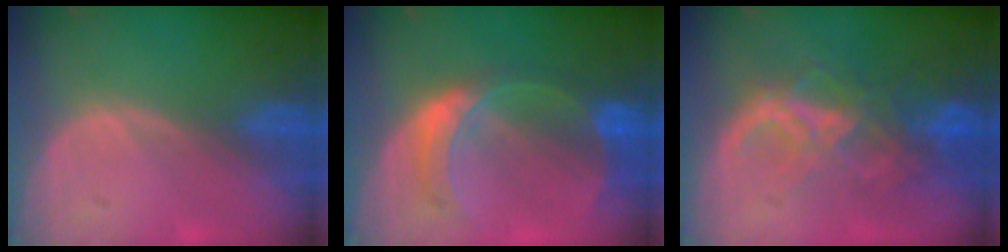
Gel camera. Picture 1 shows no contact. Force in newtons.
{"total": 7.6, "press": 6.6, "slide": 3.8}
{"total": 8.9, "press": 7.6, "slide": 4.8}